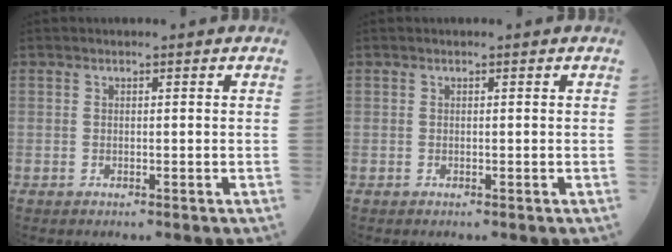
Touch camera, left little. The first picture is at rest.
{"total": 0.0}